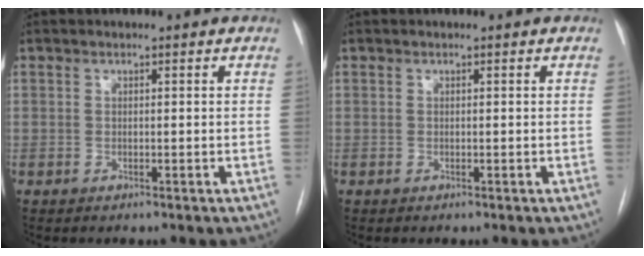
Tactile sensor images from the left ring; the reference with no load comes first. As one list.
[{"total": 0.0}]